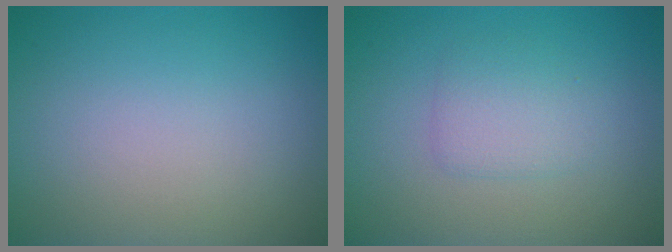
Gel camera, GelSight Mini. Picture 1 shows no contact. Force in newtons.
{"total": 2.0, "press": 2.0, "slide": 0.2}